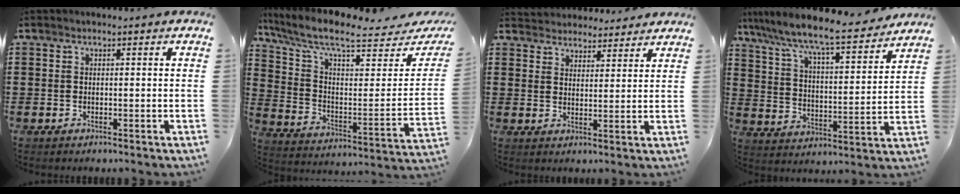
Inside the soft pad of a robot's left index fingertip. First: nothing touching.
{"total": 8.9, "force": [6.9, 1.2, 5.4], "torque": [-0.135, -0.052, 0.116]}
{"total": 3.6, "force": [3.5, 0.8, -0.2], "torque": [-0.009, -0.011, 0.066]}
{"total": 8.0, "force": [7.3, -0.1, 3.4], "torque": [-0.098, -0.056, 0.116]}